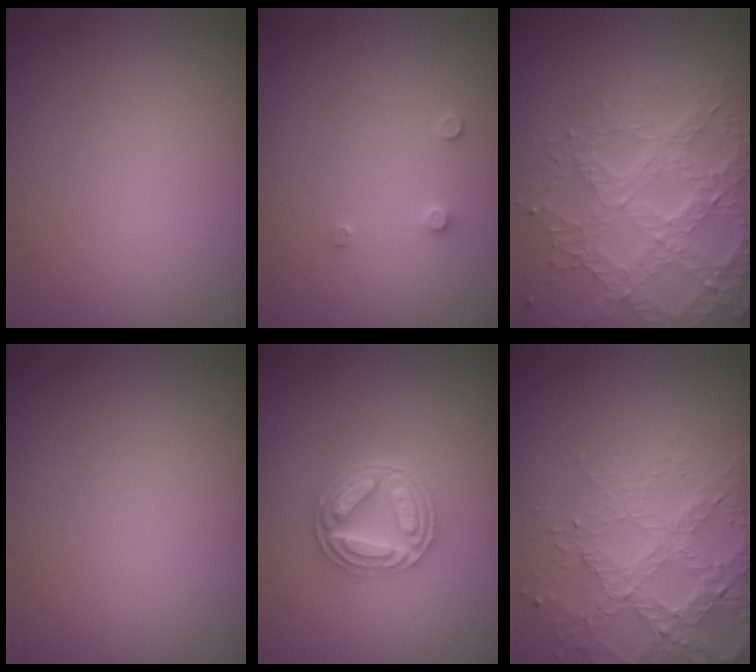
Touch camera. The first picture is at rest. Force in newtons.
{"total": 0.8, "press": 0.8, "slide": 0.0}
{"total": 7.0, "press": 5.0, "slide": 4.9}
{"total": 0.0}
{"total": 4.6, "press": 3.7, "slide": 2.7}
{"total": 4.1, "press": 4.0, "slide": 0.9}